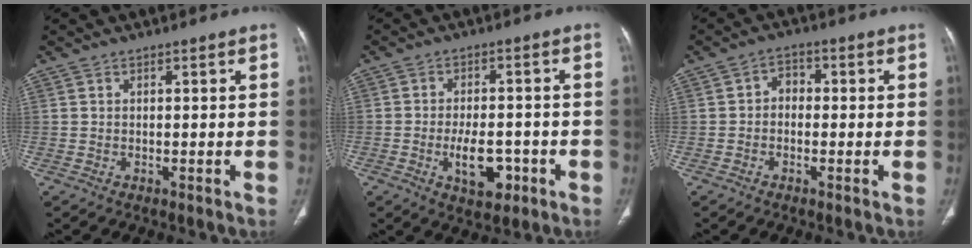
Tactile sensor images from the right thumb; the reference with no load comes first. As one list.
[{"total": 7.6, "force": [-2.9, 4.0, 5.8], "torque": [-0.079, 0.012, -0.038]}, {"total": 3.0, "force": [-0.4, 2.4, 1.8], "torque": [-0.012, 0.013, -0.019]}]